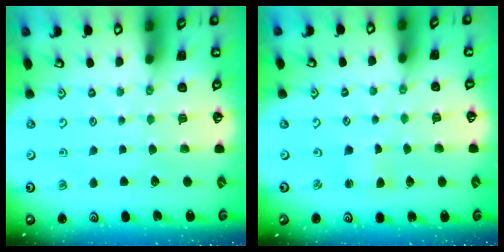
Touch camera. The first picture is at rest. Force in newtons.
{"total": 1.8, "press": 1.7, "slide": 0.4}